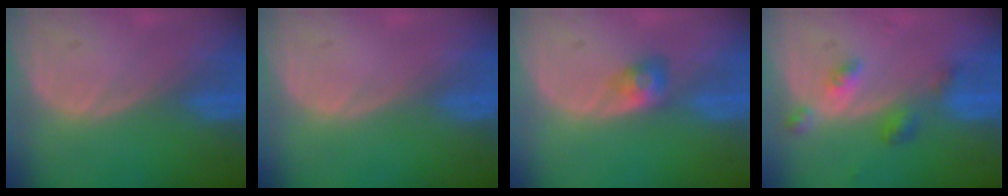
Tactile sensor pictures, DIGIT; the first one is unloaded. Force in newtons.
{"total": 0.0}
{"total": 3.0, "press": 2.5, "slide": 1.5}
{"total": 4.3, "press": 3.9, "slide": 1.8}